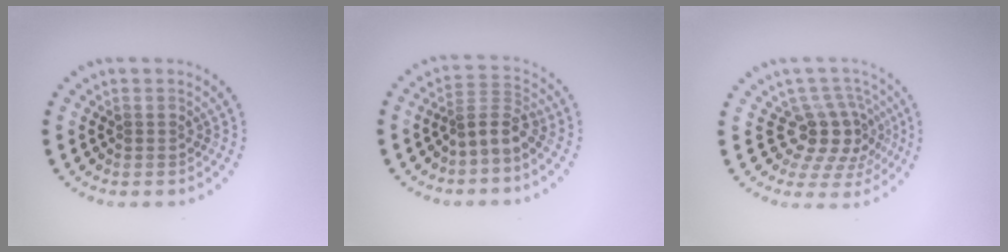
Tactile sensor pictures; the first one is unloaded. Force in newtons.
{"total": 2.8, "press": 2.2, "slide": 1.7}
{"total": 4.2, "press": 3.5, "slide": 2.4}